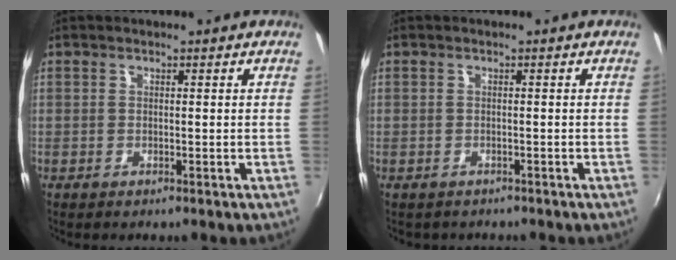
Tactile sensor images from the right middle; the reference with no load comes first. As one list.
[{"total": 1.2, "force": [-1.0, 0.7, 0.2], "torque": [-0.009, -0.002, -0.011]}]